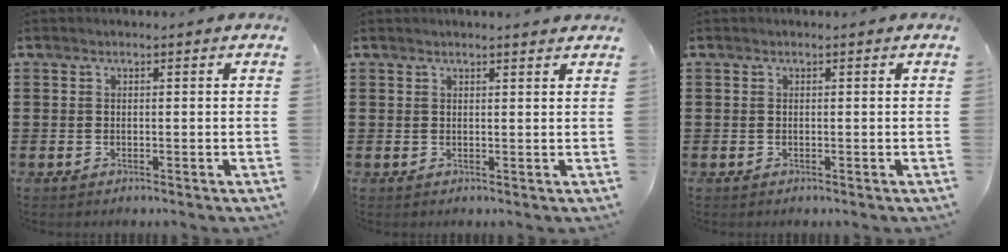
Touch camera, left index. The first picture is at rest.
{"total": 1.3, "force": [1.2, -0.1, 0.5], "torque": [-0.010, 0.000, 0.023]}
{"total": 0.0}